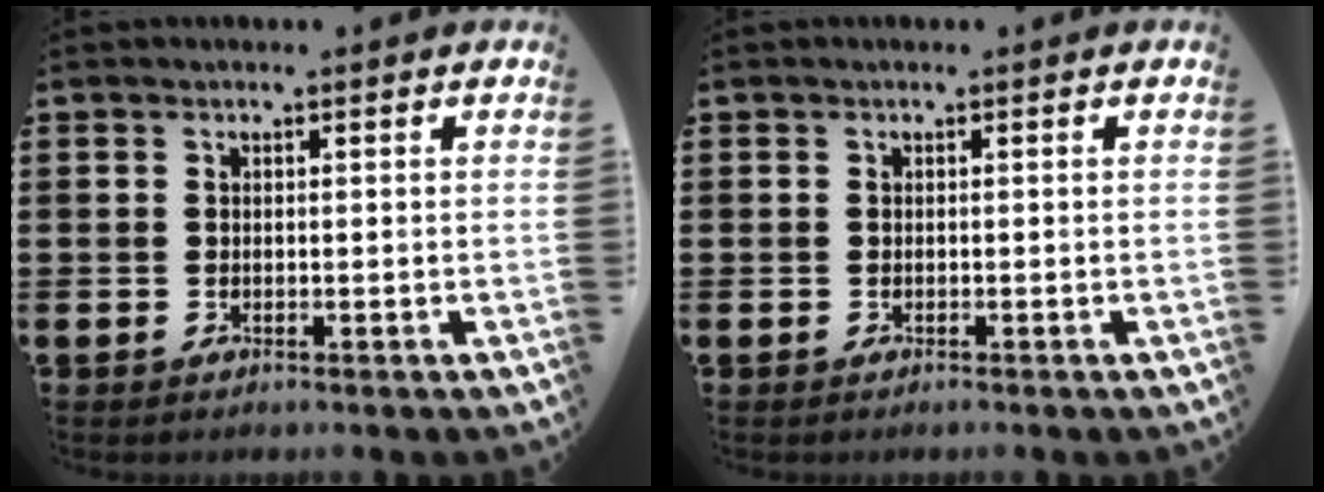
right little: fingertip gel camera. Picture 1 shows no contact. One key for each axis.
{"total": 0.0}